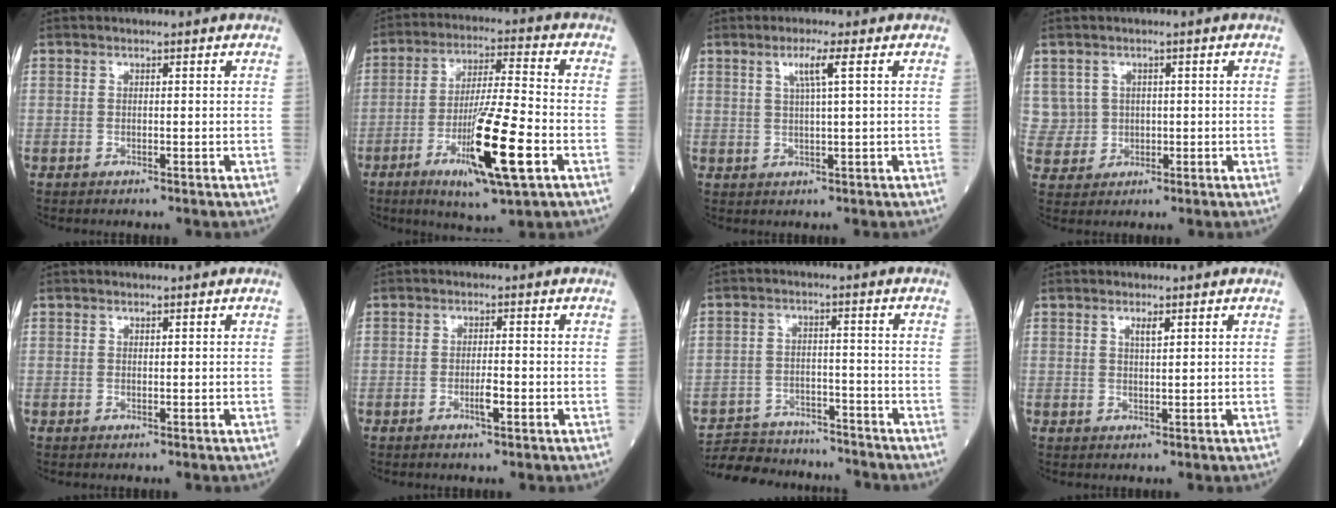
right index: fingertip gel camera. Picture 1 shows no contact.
{"total": 14.4, "force": [-5.4, 0.7, 13.3], "torque": [-0.239, -0.024, -0.092]}
{"total": 3.5, "force": [1.5, -0.5, 3.2], "torque": [-0.063, 0.001, 0.028]}
{"total": 4.6, "force": [1.2, 4.5, 0.0], "torque": [0.001, 0.010, 0.032]}
{"total": 0.0}
{"total": 2.3, "force": [-1.0, 0.3, 2.1], "torque": [-0.036, 0.000, -0.016]}
{"total": 12.9, "force": [-12.0, 4.0, 2.5], "torque": [-0.045, 0.018, -0.175]}
{"total": 1.5, "force": [0.9, 0.2, 1.2], "torque": [-0.024, -0.002, 0.016]}